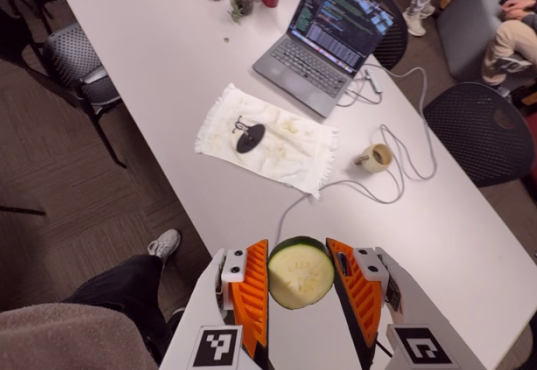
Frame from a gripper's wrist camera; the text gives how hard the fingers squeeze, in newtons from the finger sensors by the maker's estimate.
{"total": 8.6, "left": 8.6, "right": 8.7}